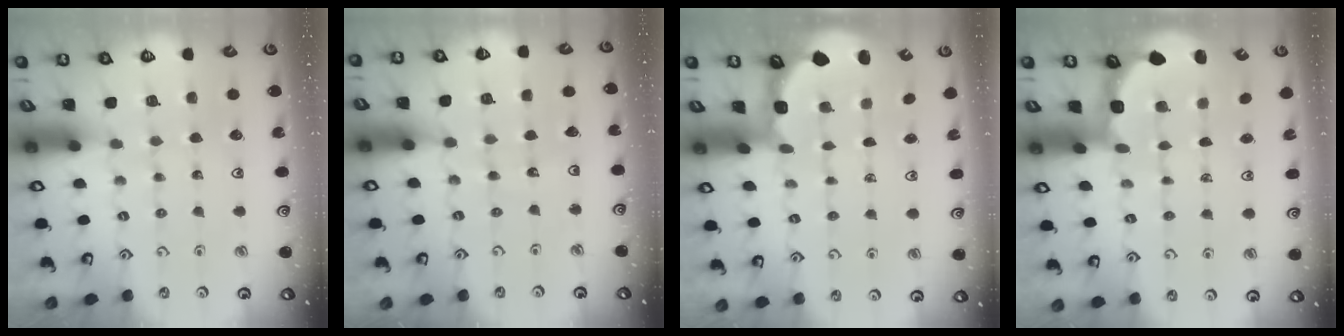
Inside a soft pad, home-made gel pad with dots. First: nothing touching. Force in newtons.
{"total": 4.4, "press": 4.4, "slide": 0.4}
{"total": 2.4, "press": 2.1, "slide": 1.2}
{"total": 3.2, "press": 2.5, "slide": 2.1}